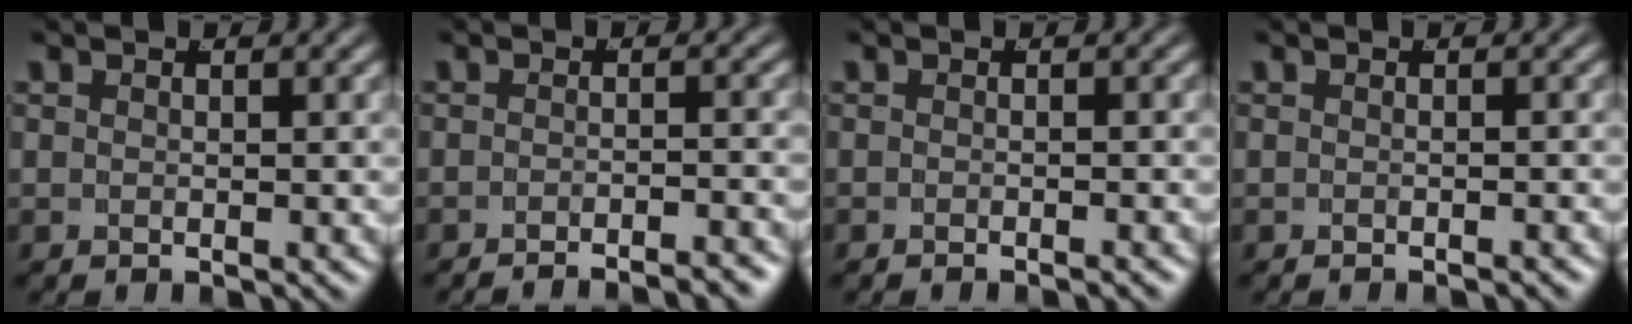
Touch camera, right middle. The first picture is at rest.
{"total": 3.8, "force": [-3.7, 0.1, 0.8], "torque": [0.001, -0.001, -0.062]}
{"total": 1.0, "force": [-0.9, -0.2, 0.2], "torque": [-0.002, 0.002, -0.017]}
{"total": 0.9, "force": [-0.9, -0.2, 0.0], "torque": [-0.001, 0.002, -0.015]}